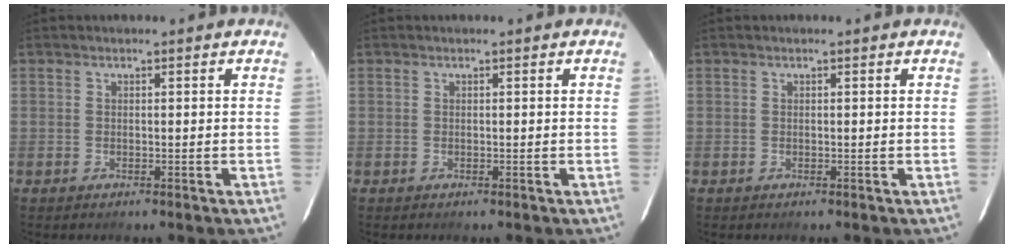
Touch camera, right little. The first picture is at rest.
{"total": 0.0}
{"total": 0.0}